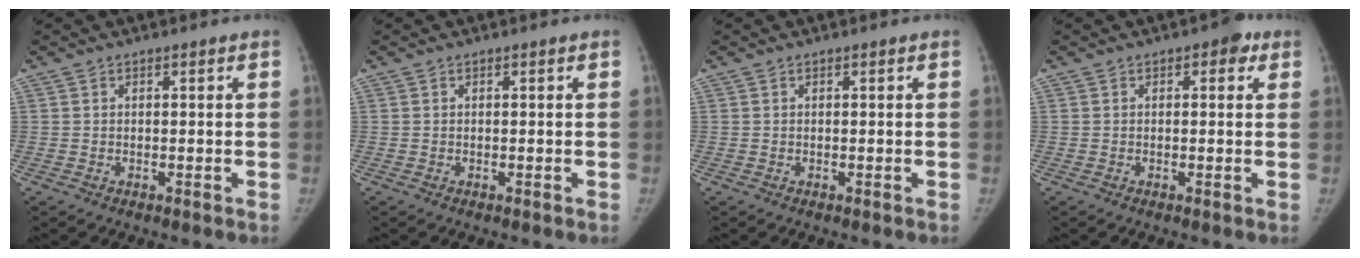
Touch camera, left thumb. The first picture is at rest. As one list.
[{"total": 0.0}, {"total": 0.0}, {"total": 3.0, "force": [1.3, 1.6, 2.2], "torque": [-0.011, 0.002, 0.008]}]